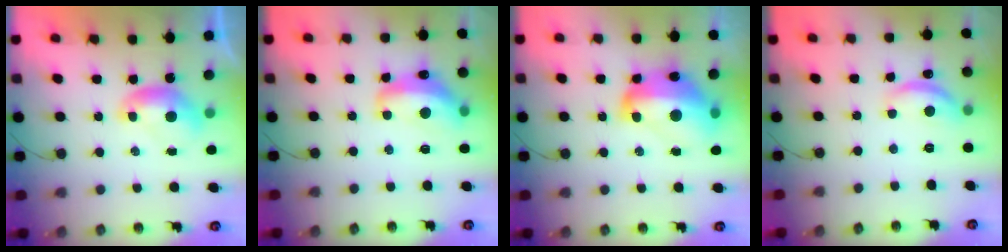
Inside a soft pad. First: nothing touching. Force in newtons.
{"total": 8.3, "press": 8.3, "slide": 0.8}
{"total": 14.1, "press": 14.0, "slide": 1.9}
{"total": 7.4, "press": 7.4, "slide": 0.6}